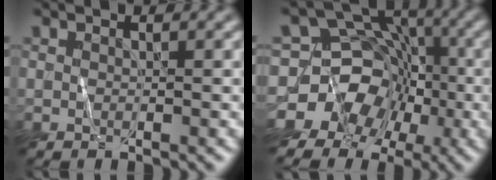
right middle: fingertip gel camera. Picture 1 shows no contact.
{"total": 10.0, "force": [-4.8, 8.6, 1.9], "torque": [-0.023, -0.002, -0.099]}